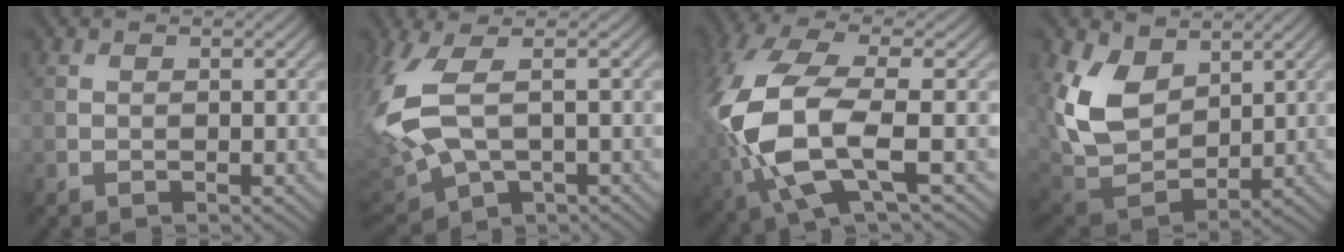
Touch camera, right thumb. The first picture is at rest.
{"total": 10.8, "force": [0.2, 5.2, 9.5], "torque": [-0.260, -0.010, 0.001]}
{"total": 12.7, "force": [-2.1, 6.0, 11.0], "torque": [-0.268, -0.016, -0.042]}
{"total": 11.6, "force": [4.4, 7.5, 7.7], "torque": [-0.204, -0.003, 0.089]}